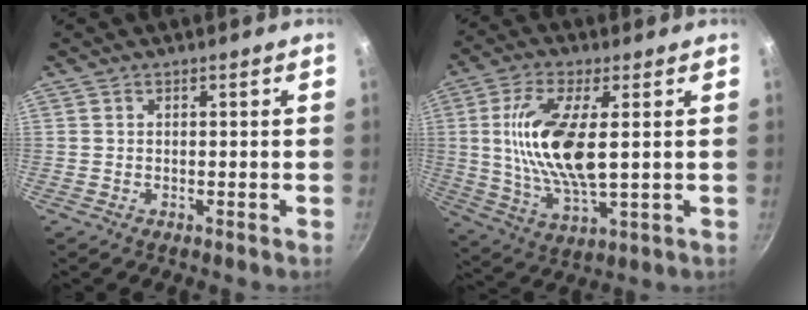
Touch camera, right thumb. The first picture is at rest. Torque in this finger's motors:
{"motor_torque": [-0.21, 0.89, 1.45, 0.29, 0.19]}